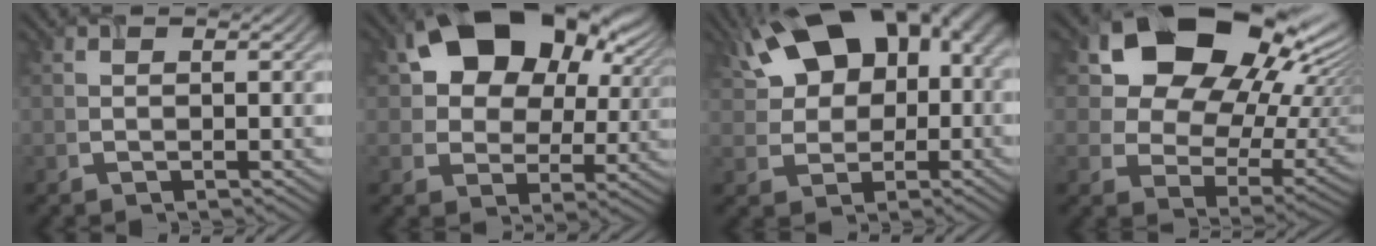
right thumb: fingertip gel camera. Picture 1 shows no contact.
{"total": 14.8, "force": [6.4, 10.1, 8.7], "torque": [-0.144, 0.005, 0.122]}
{"total": 16.6, "force": [5.4, 11.1, 11.1], "torque": [-0.203, 0.040, 0.091]}
{"total": 19.2, "force": [9.5, 13.1, 10.4], "torque": [-0.179, 0.024, 0.169]}